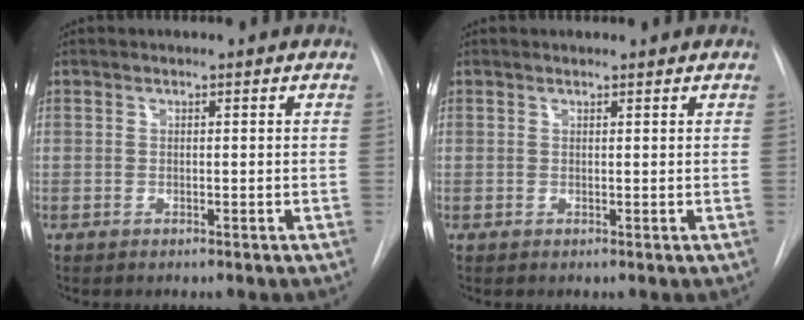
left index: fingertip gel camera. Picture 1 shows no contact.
{"total": 2.4, "force": [2.3, 0.2, 0.7], "torque": [-0.009, 0.021, 0.030]}